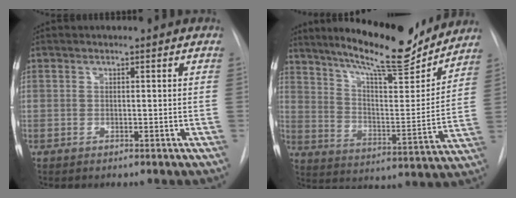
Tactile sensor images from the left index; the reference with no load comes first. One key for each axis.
{"total": 18.7, "fx": 16.3, "fy": 2.5, "fz": 8.9, "tx": -0.143, "ty": -0.016, "tz": 0.248}